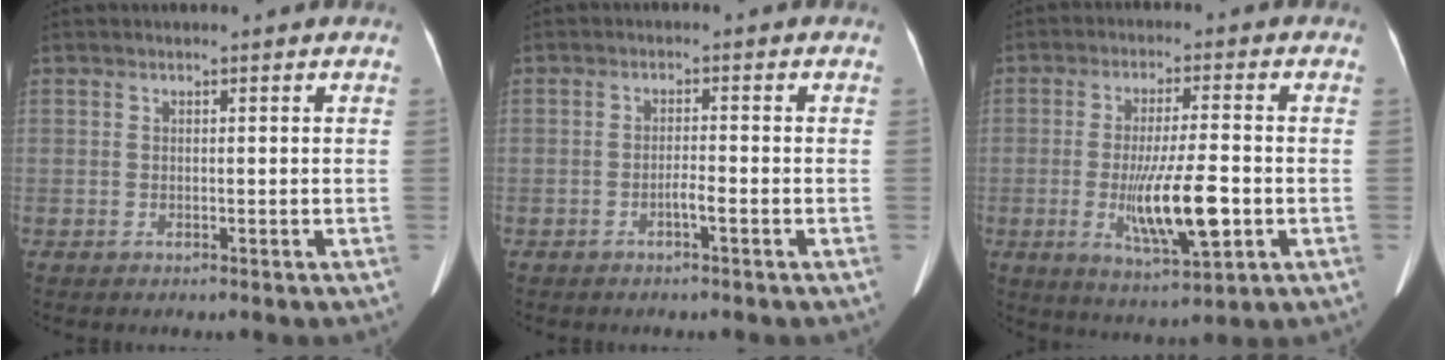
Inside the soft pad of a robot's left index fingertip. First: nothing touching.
{"total": 1.8, "force": [-1.1, -0.1, 1.5], "torque": [-0.026, 0.001, -0.020]}
{"total": 11.0, "force": [-2.6, 1.5, 10.6], "torque": [-0.191, -0.020, -0.039]}